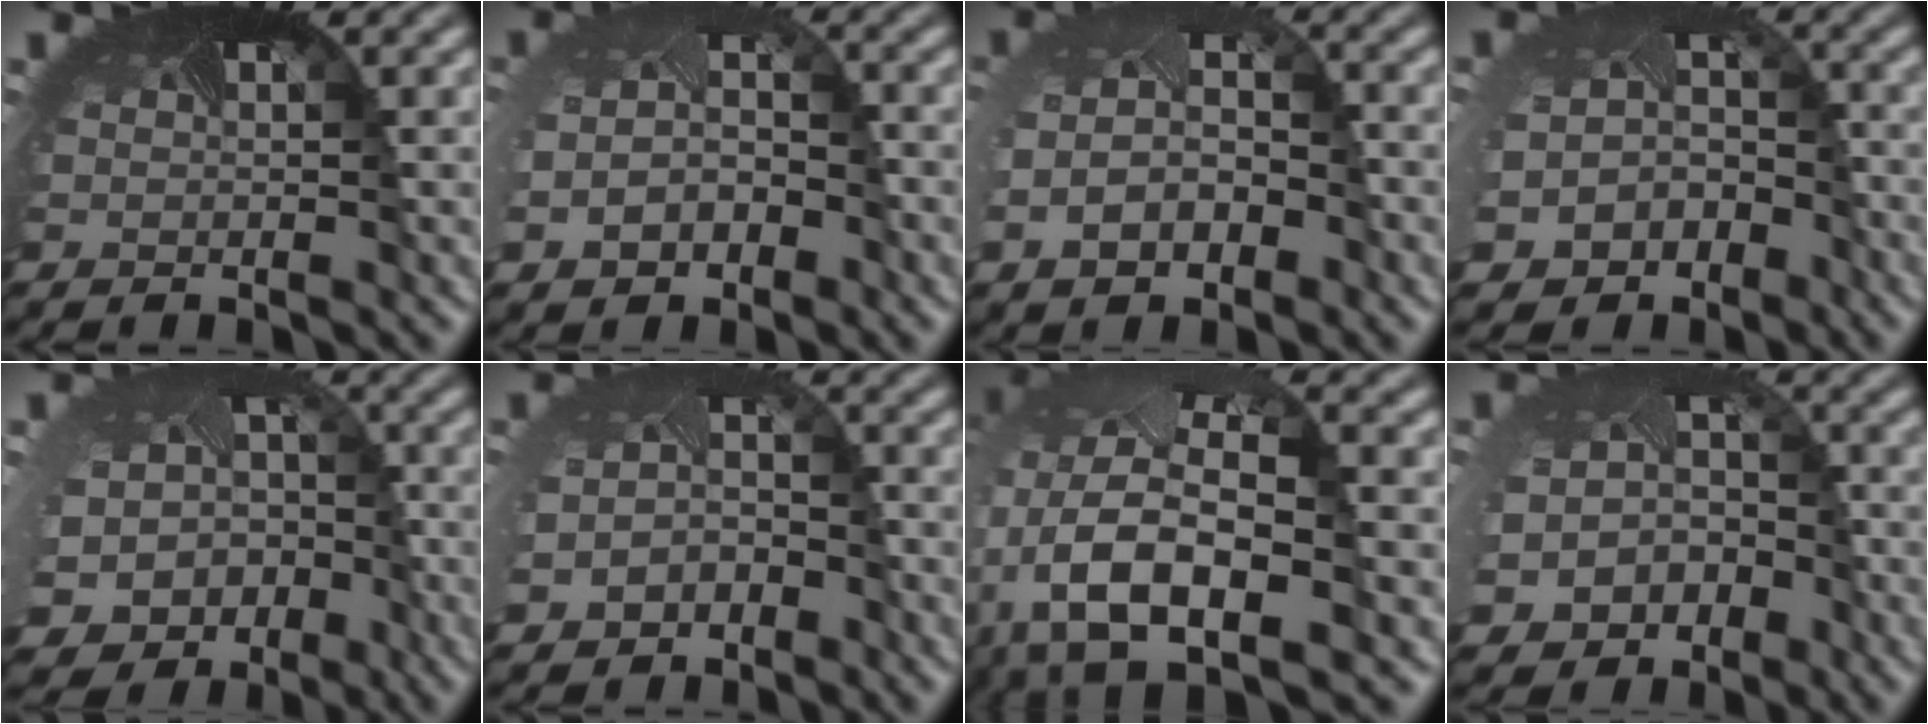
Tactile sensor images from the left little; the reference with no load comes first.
{"total": 3.7, "force": [-1.4, 2.5, 2.4], "torque": [-0.066, -0.009, -0.026]}
{"total": 4.4, "force": [-1.5, 2.7, 3.2], "torque": [-0.079, -0.008, -0.031]}
{"total": 5.7, "force": [-3.7, 4.1, 1.5], "torque": [-0.031, -0.026, -0.049]}
{"total": 13.4, "force": [-7.2, 10.6, 4.0], "torque": [-0.096, -0.074, -0.086]}
{"total": 4.0, "force": [-2.6, 2.8, 1.3], "torque": [-0.043, -0.024, -0.041]}
{"total": 12.2, "force": [-4.3, 6.9, 9.1], "torque": [-0.213, -0.016, -0.071]}
{"total": 6.5, "force": [-3.4, 5.1, 2.2], "torque": [-0.043, -0.028, -0.043]}